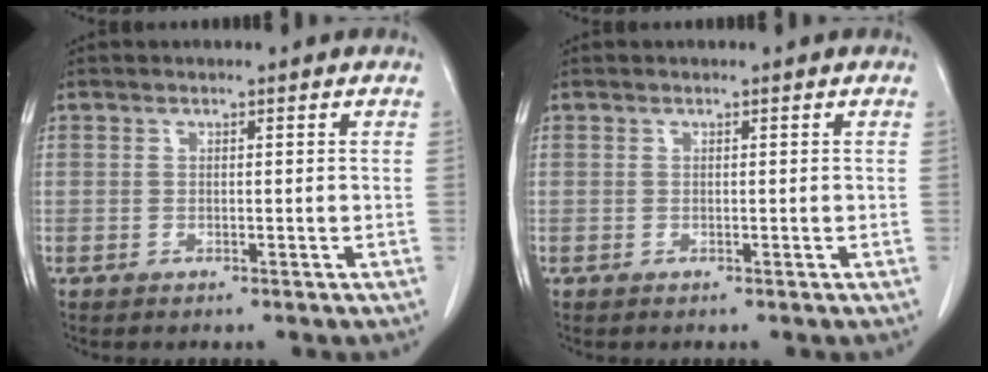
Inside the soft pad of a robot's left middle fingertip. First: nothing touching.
{"total": 0.0}